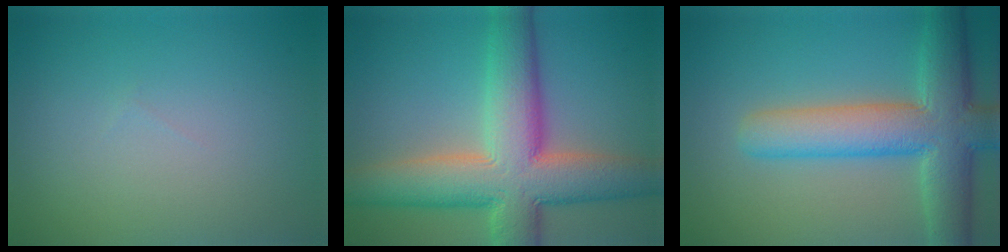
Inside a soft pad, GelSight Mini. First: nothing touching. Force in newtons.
{"total": 11.6, "press": 11.6, "slide": 1.0}
{"total": 8.7, "press": 8.7, "slide": 0.5}